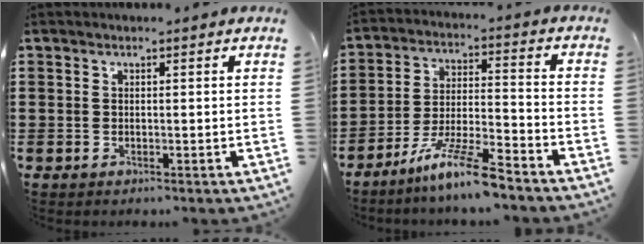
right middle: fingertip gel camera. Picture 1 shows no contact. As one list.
[{"total": 9.6, "force": [-7.6, 0.6, 5.8], "torque": [-0.113, 0.003, -0.144]}]